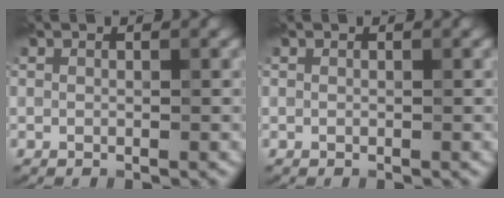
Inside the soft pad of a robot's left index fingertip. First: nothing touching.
{"total": 0.0}